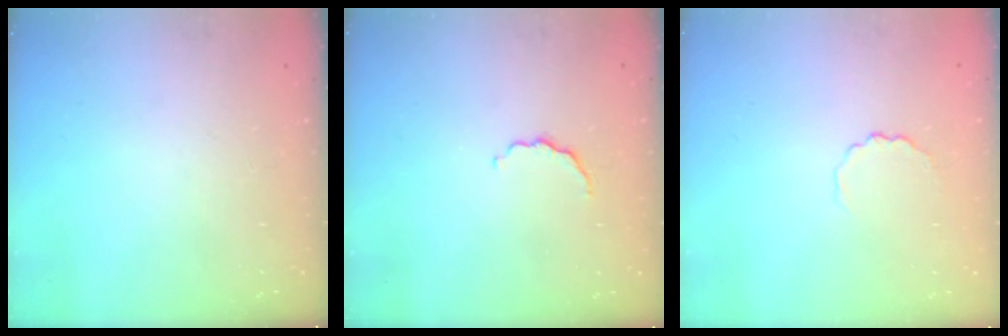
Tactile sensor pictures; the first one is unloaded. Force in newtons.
{"total": 3.8, "press": 3.7, "slide": 1.0}
{"total": 2.8, "press": 2.6, "slide": 1.1}